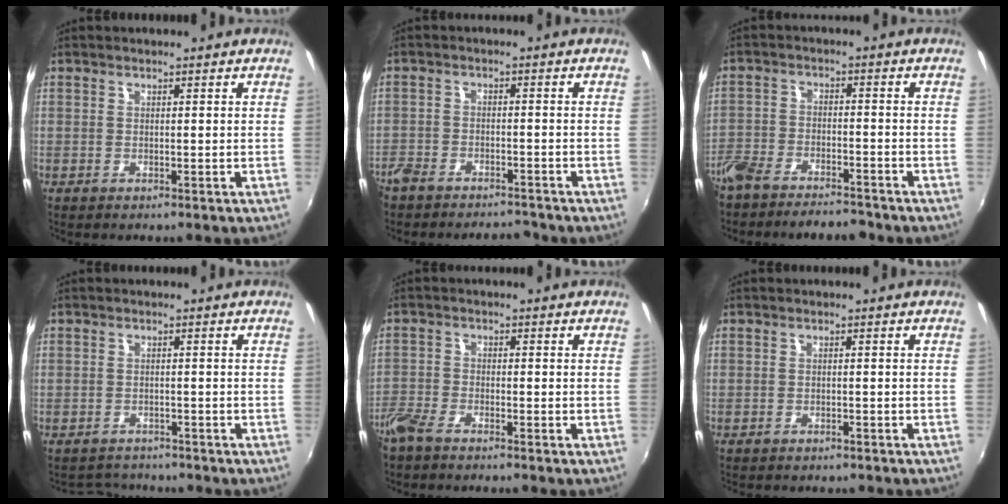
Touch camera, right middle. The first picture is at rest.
{"total": 7.8, "force": [-6.9, 2.9, 2.1], "torque": [-0.069, 0.002, -0.111]}
{"total": 9.9, "force": [-8.5, 3.5, 3.9], "torque": [-0.103, -0.009, -0.143]}
{"total": 3.6, "force": [-3.3, 1.5, -0.3], "torque": [-0.007, 0.005, -0.058]}
{"total": 4.7, "force": [-4.1, 1.1, 2.0], "torque": [-0.056, -0.012, -0.088]}
{"total": 2.7, "force": [-2.5, 0.8, 0.7], "torque": [-0.024, -0.011, -0.038]}